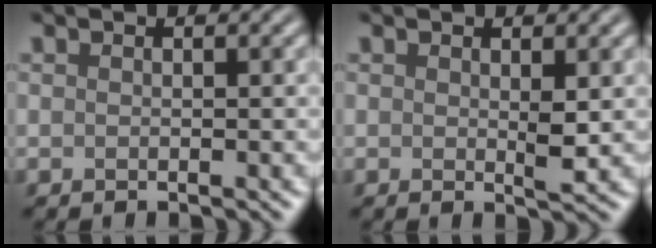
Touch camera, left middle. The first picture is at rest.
{"total": 1.3, "force": [0.3, 0.2, 1.2], "torque": [-0.020, -0.005, 0.004]}